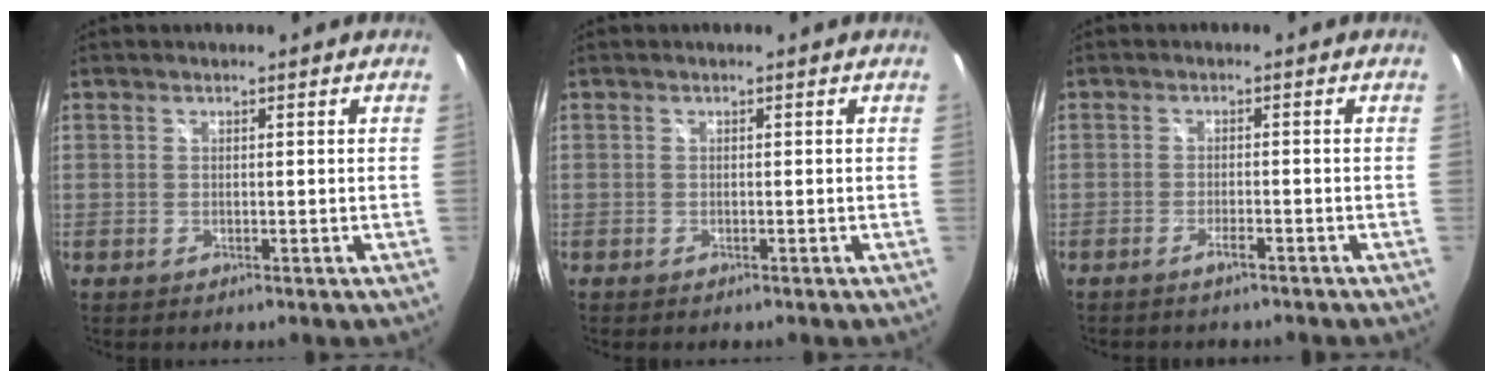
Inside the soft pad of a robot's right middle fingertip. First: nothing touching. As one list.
[{"total": 0.7, "force": [-0.6, 0.1, 0.3], "torque": [-0.006, 0.000, -0.009]}, {"total": 2.0, "force": [-1.8, 0.2, 0.9], "torque": [-0.025, 0.001, -0.031]}]